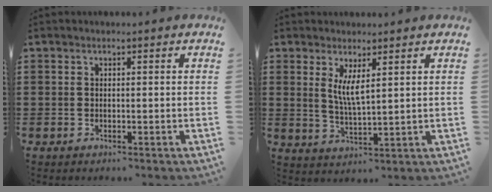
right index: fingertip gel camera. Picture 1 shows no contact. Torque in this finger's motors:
{"motor_torque": [0.09, -0.07, 0.14, 0.11]}